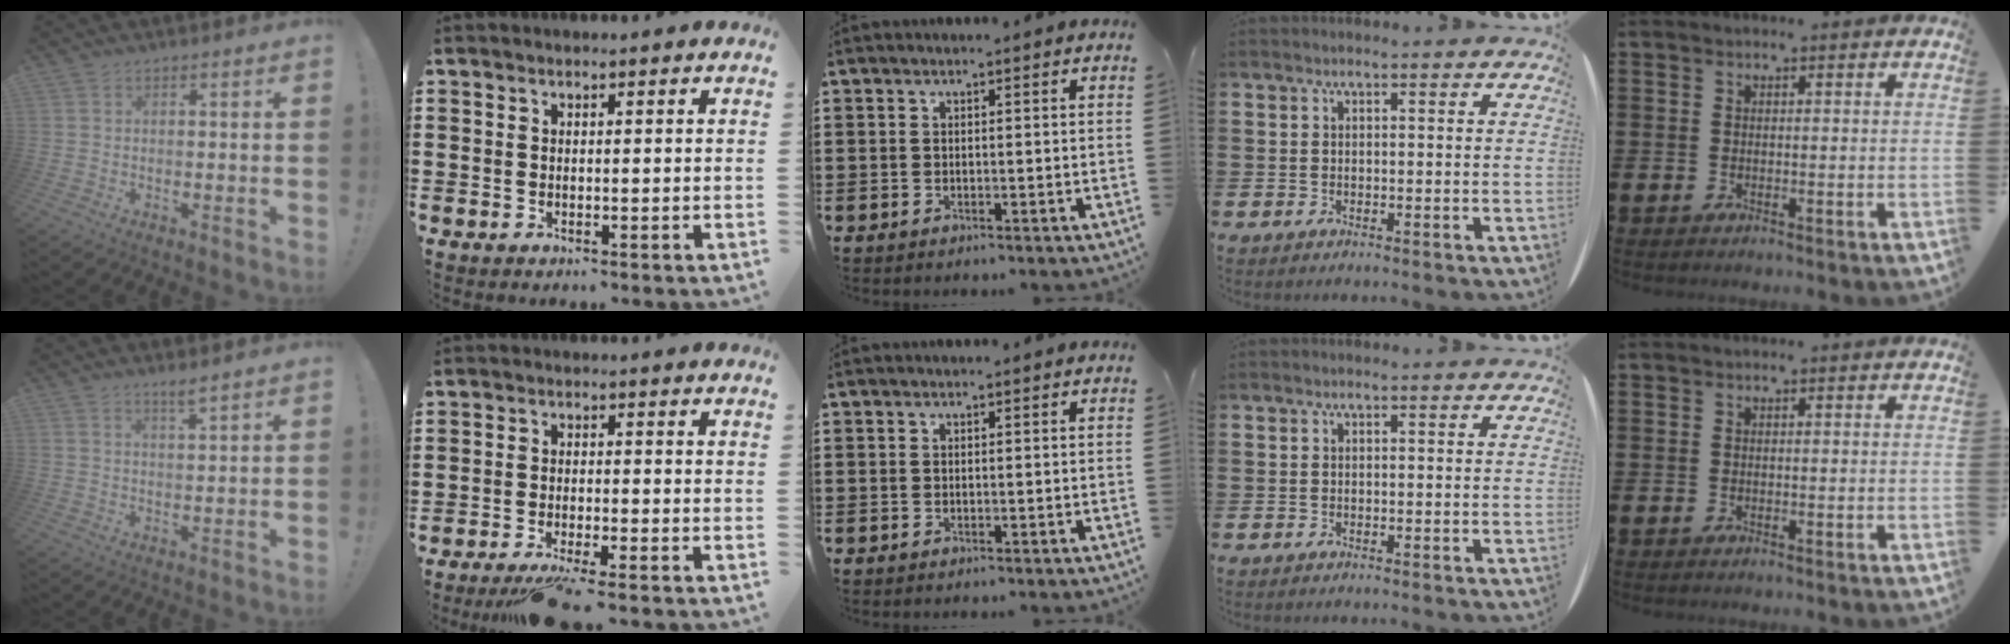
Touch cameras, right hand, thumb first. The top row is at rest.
{"thumb": {"total": 2.7, "force": [2.1, -0.2, 1.7], "torque": [-0.024, -0.013, 0.034]}, "index": {"total": 3.6, "force": [-3.0, -0.4, 1.9], "torque": [-0.031, -0.009, -0.055]}}